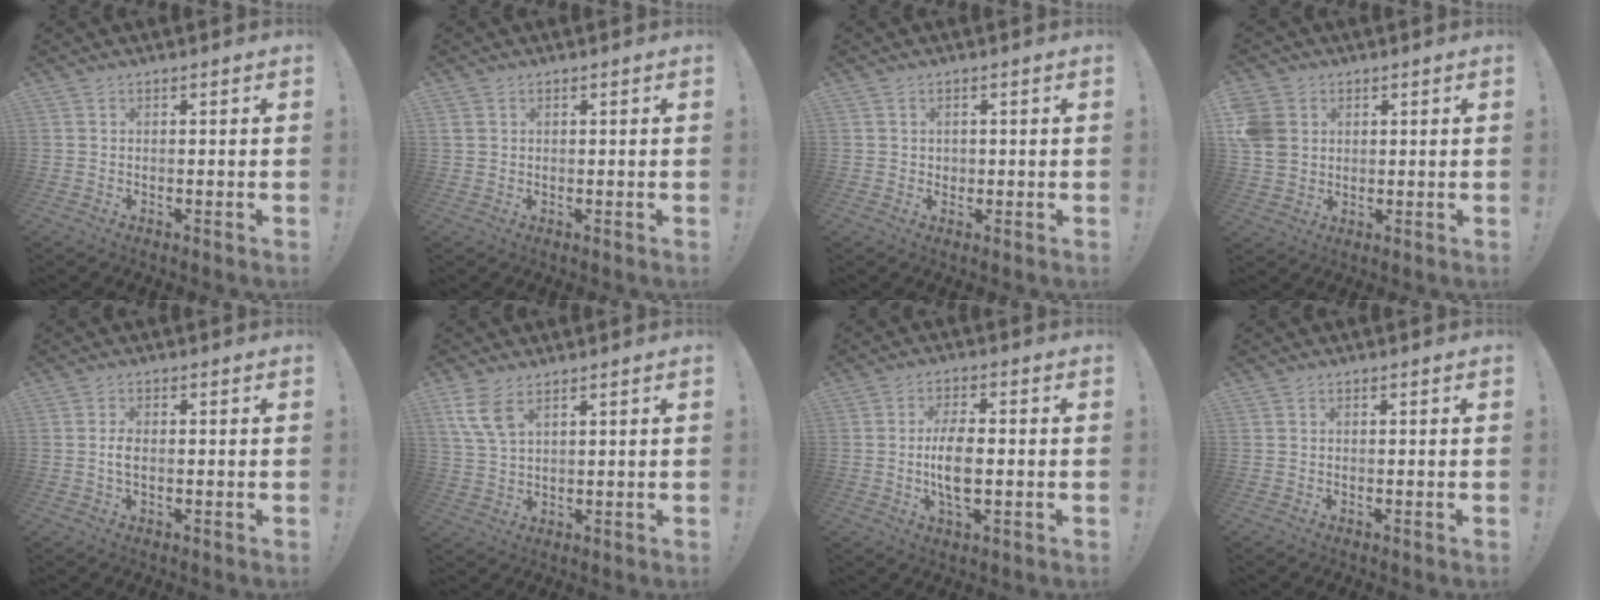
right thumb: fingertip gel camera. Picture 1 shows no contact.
{"total": 1.6, "force": [0.7, 1.3, 0.5], "torque": [-0.010, 0.002, 0.015]}
{"total": 1.6, "force": [0.4, 1.5, 0.3], "torque": [-0.004, 0.001, 0.008]}
{"total": 8.4, "force": [2.1, 7.2, 3.8], "torque": [-0.089, -0.007, 0.043]}
{"total": 2.7, "force": [-0.4, 1.4, 2.3], "torque": [-0.042, -0.001, -0.010]}
{"total": 7.5, "force": [4.3, 3.4, 5.1], "torque": [-0.102, -0.014, 0.082]}
{"total": 8.8, "force": [-0.9, 3.7, 7.9], "torque": [-0.154, -0.009, -0.023]}
{"total": 0.0}